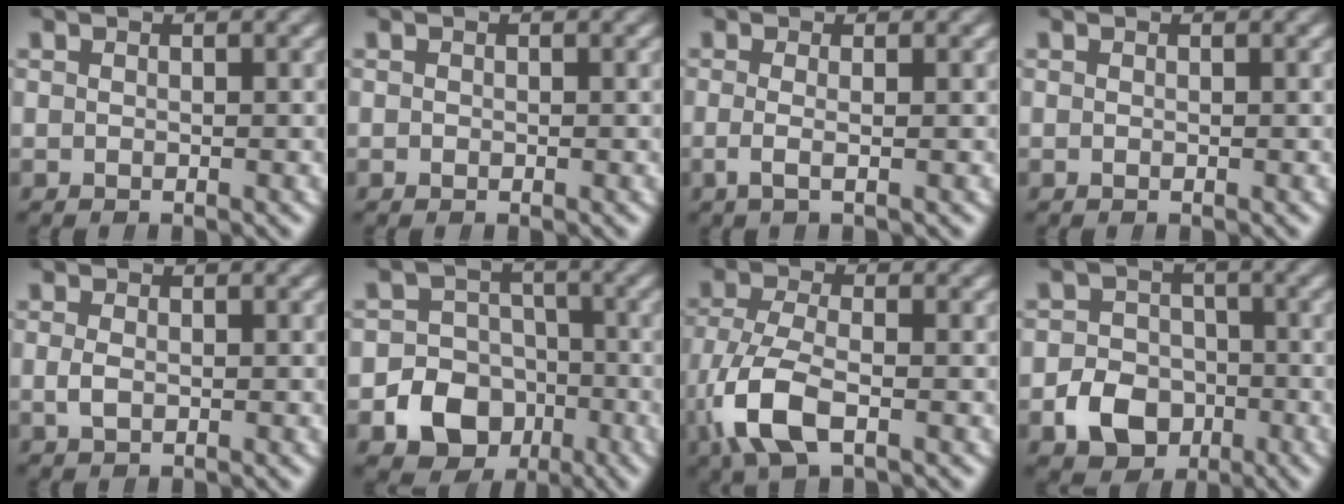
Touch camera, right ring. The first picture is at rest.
{"total": 0.0}
{"total": 1.4, "force": [-0.7, -0.2, 1.3], "torque": [-0.047, -0.021, -0.006]}
{"total": 0.0}
{"total": 0.8, "force": [-0.2, 0.2, 0.7], "torque": [-0.027, -0.016, 0.005]}
{"total": 11.5, "force": [-4.3, 10.1, 3.1], "torque": [-0.070, -0.045, -0.072]}
{"total": 5.4, "force": [-1.4, 3.0, 4.2], "torque": [-0.118, -0.035, -0.006]}
{"total": 5.0, "force": [-2.2, 4.2, 1.6], "torque": [-0.016, -0.016, -0.039]}